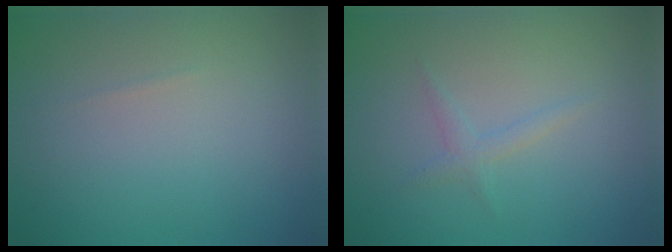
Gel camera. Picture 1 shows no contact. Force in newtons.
{"total": 1.2, "press": 1.2, "slide": 0.1}